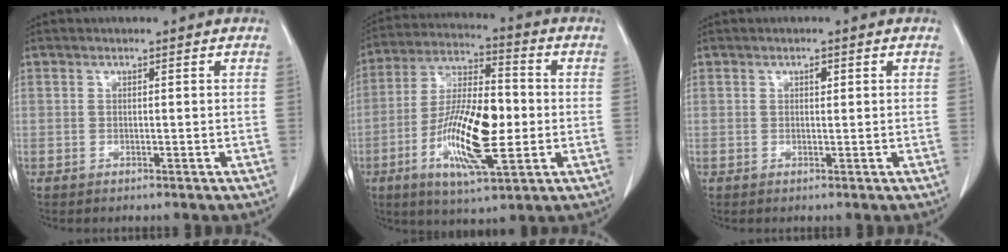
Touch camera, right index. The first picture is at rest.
{"total": 15.7, "force": [-3.0, 4.2, 14.8], "torque": [-0.284, 0.000, -0.051]}
{"total": 0.8, "force": [0.4, 0.4, 0.6], "torque": [-0.011, -0.001, 0.005]}